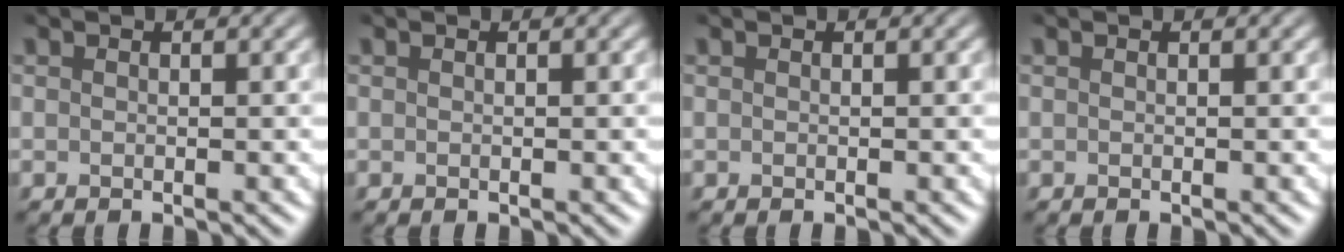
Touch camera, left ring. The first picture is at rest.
{"total": 0.0}
{"total": 0.0}
{"total": 0.0}